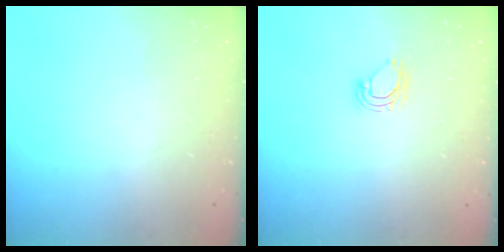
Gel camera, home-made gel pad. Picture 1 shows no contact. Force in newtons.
{"total": 5.4, "press": 5.4, "slide": 0.3}